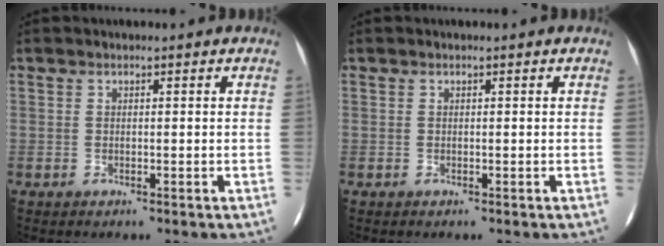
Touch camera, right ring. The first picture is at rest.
{"total": 0.0}